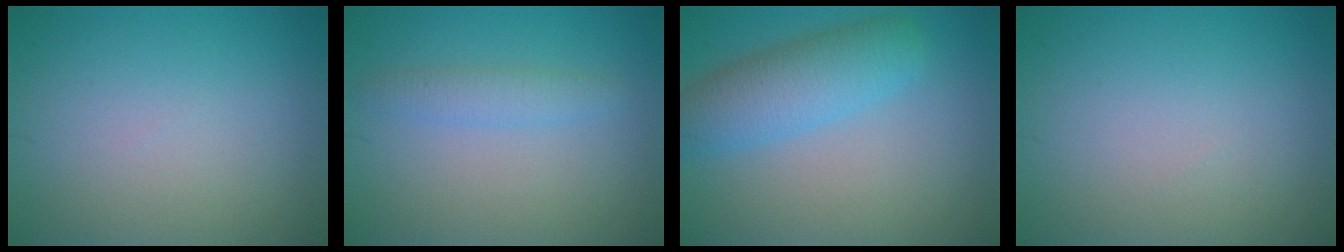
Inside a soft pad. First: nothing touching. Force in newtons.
{"total": 1.9, "press": 1.9, "slide": 0.1}
{"total": 5.2, "press": 5.2, "slide": 0.1}
{"total": 0.0}